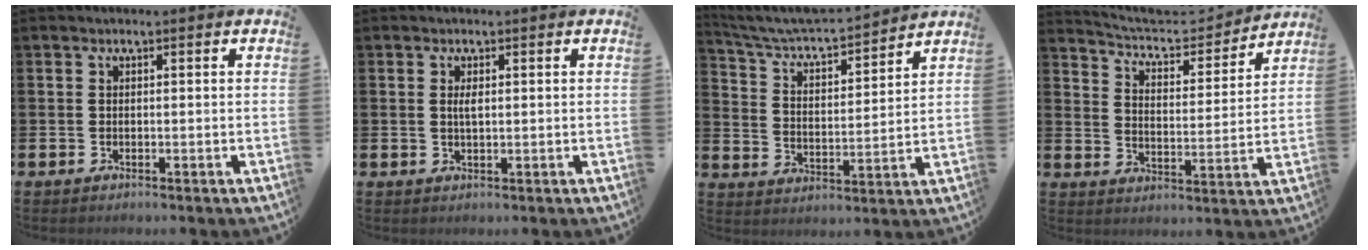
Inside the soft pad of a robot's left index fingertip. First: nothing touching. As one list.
[{"total": 1.3, "force": [0.5, 0.4, 1.2], "torque": [-0.024, 0.003, 0.007]}, {"total": 6.3, "force": [5.9, 0.9, 1.8], "torque": [-0.069, -0.049, 0.098]}, {"total": 6.0, "force": [5.7, 1.5, 1.2], "torque": [-0.052, -0.046, 0.094]}]